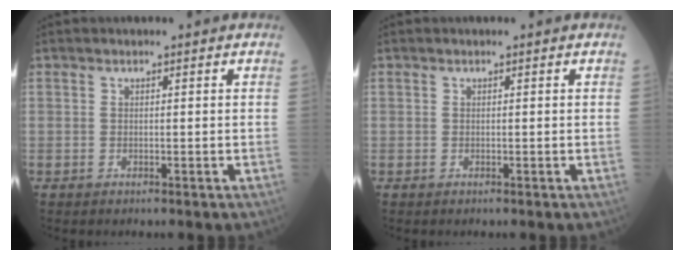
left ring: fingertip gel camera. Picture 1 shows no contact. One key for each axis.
{"total": 0.0}